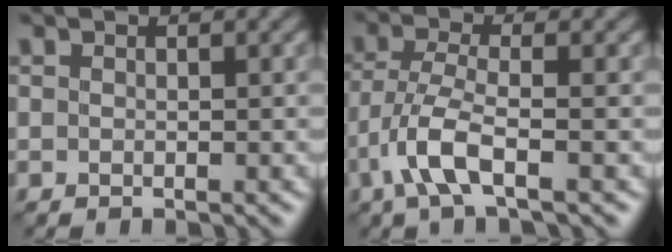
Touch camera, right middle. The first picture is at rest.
{"total": 4.6, "force": [-2.2, 1.3, 3.8], "torque": [-0.087, 0.001, -0.052]}